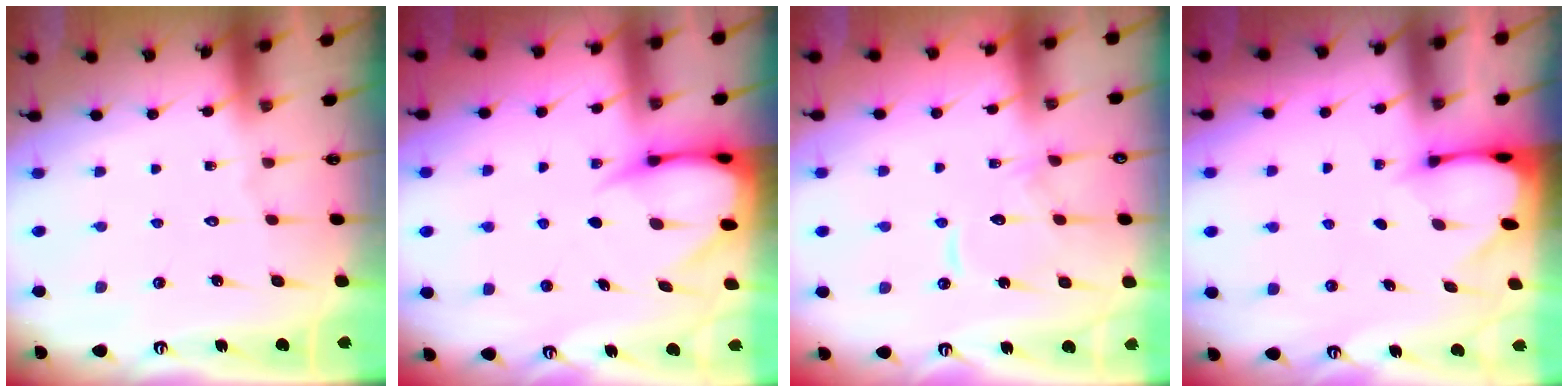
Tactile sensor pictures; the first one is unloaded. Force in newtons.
{"total": 6.3, "press": 6.3, "slide": 0.8}
{"total": 9.7, "press": 9.7, "slide": 0.8}
{"total": 2.7, "press": 2.7, "slide": 0.2}